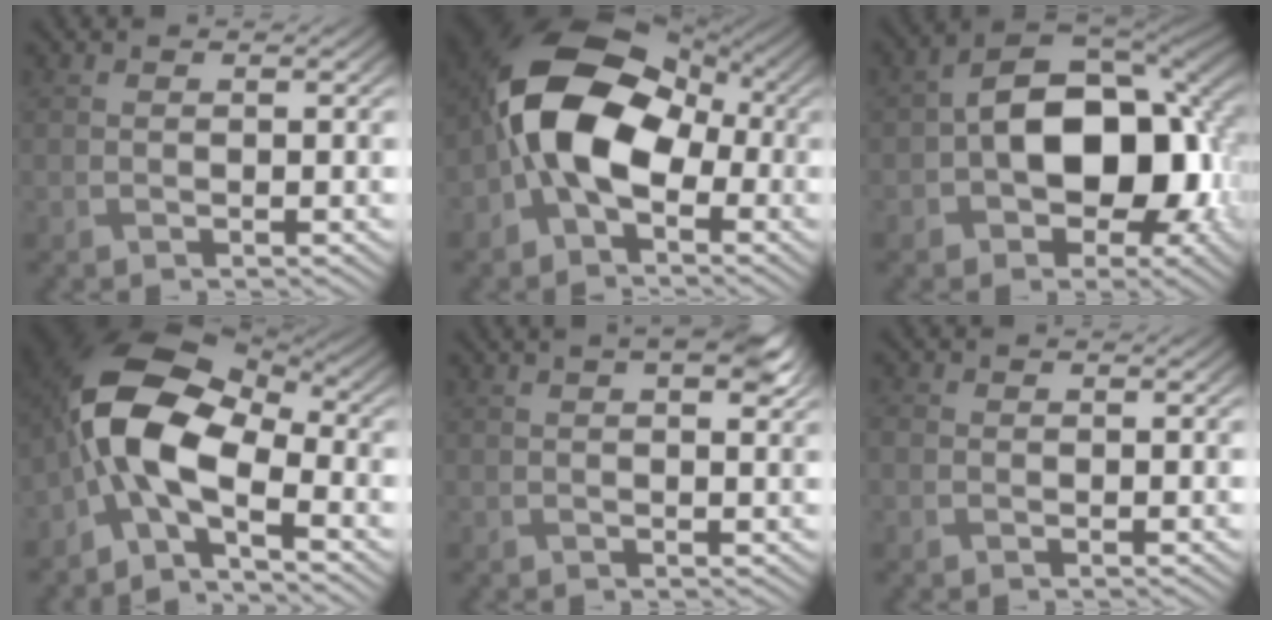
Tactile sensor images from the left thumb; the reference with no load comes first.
{"total": 13.4, "force": [-1.9, 8.6, 10.2], "torque": [-0.194, 0.012, -0.054]}
{"total": 14.4, "force": [-1.3, 9.4, 10.8], "torque": [-0.172, -0.006, -0.018]}
{"total": 11.8, "force": [-3.4, 5.8, 9.7], "torque": [-0.191, 0.008, -0.084]}
{"total": 5.2, "force": [2.7, 2.0, 3.9], "torque": [-0.054, 0.004, 0.032]}
{"total": 1.1, "force": [-0.2, 1.0, 0.4], "torque": [-0.006, -0.004, -0.005]}